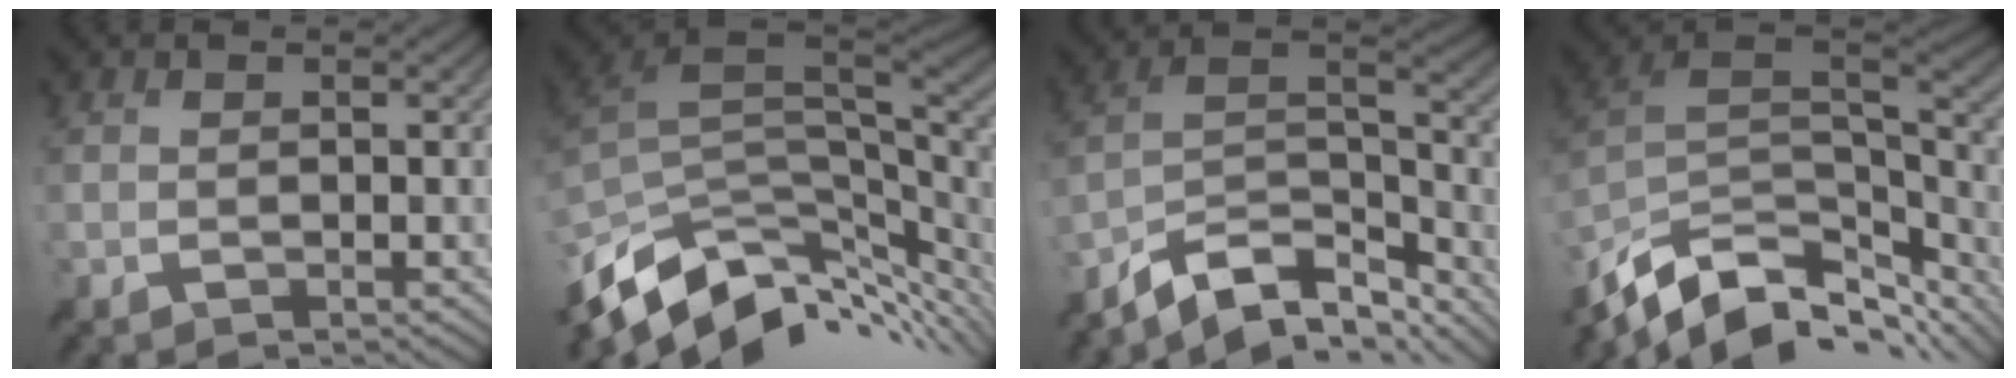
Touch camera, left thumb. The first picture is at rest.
{"total": 13.1, "force": [-4.5, 6.8, 10.3], "torque": [-0.224, -0.029, -0.071]}
{"total": 11.8, "force": [-8.9, 4.9, 5.9], "torque": [-0.117, -0.002, -0.160]}
{"total": 14.1, "force": [-8.8, 6.5, 8.9], "torque": [-0.219, -0.017, -0.139]}